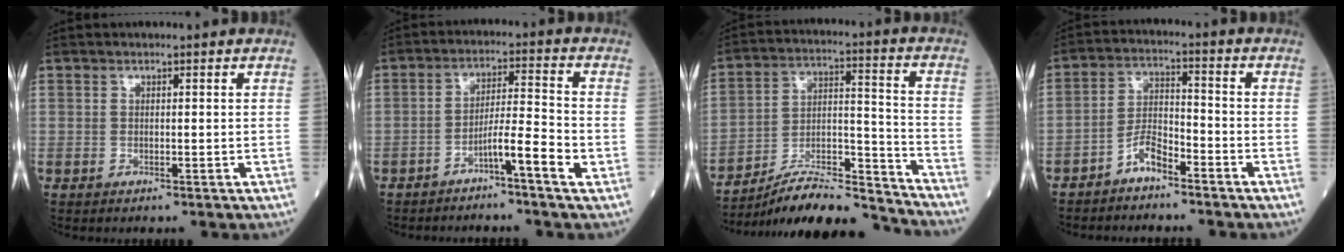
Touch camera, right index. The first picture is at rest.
{"total": 5.5, "force": [-3.1, -0.6, 4.5], "torque": [-0.069, 0.010, -0.056]}
{"total": 16.9, "force": [-16.2, 0.6, 4.8], "torque": [-0.088, 0.028, -0.268]}
{"total": 4.7, "force": [-3.6, 1.5, 2.6], "torque": [-0.054, 0.008, -0.069]}